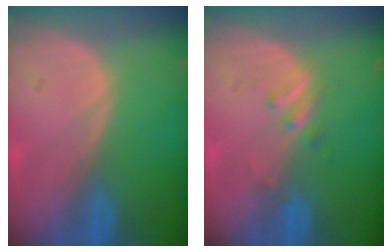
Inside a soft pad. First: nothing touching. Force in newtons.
{"total": 1.9, "press": 1.9, "slide": 0.3}